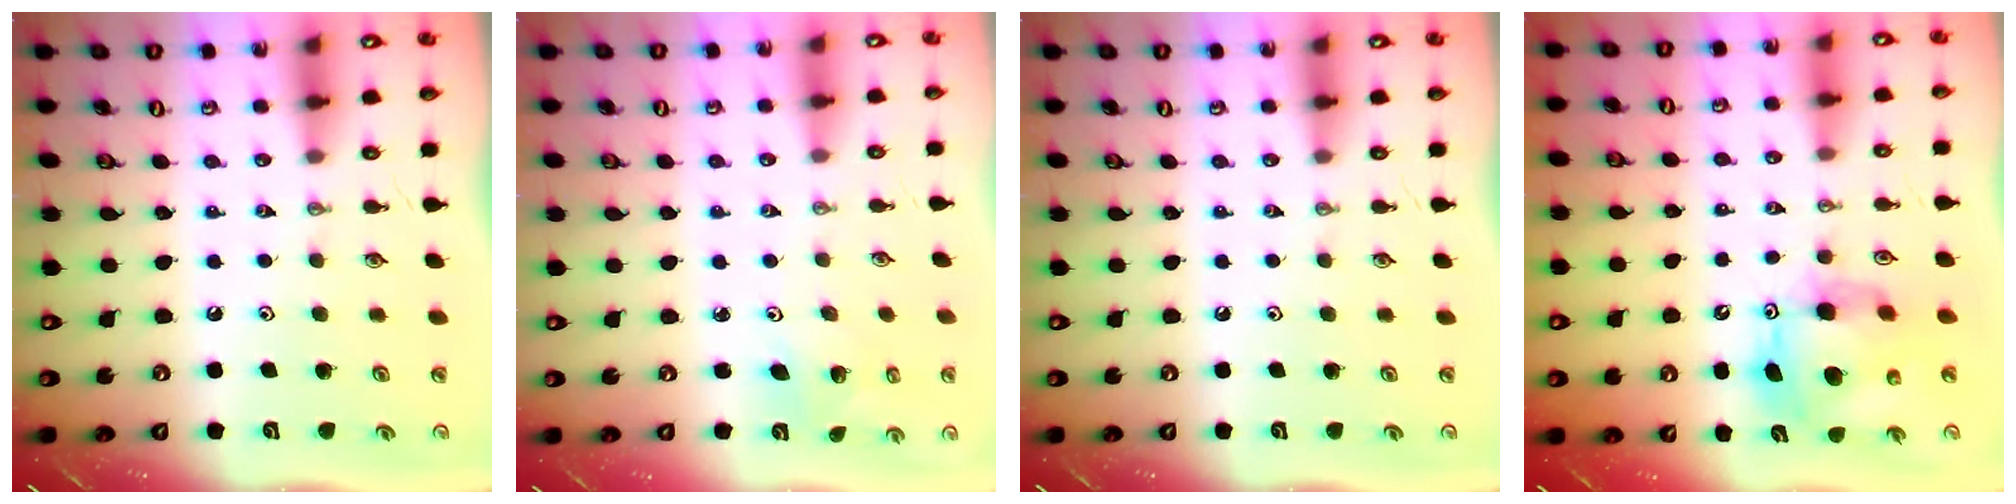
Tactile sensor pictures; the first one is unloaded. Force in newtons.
{"total": 2.7, "press": 2.7, "slide": 0.2}
{"total": 0.0}
{"total": 12.3, "press": 12.2, "slide": 1.1}